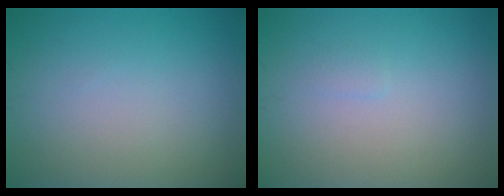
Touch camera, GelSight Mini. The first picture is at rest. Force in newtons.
{"total": 0.5, "press": 0.5, "slide": 0.1}